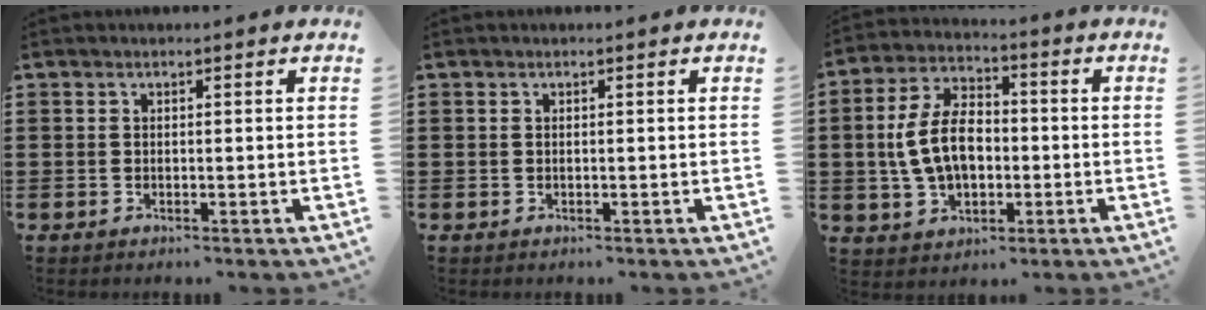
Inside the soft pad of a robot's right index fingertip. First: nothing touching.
{"total": 0.0}
{"total": 9.6, "force": [-0.7, 6.0, 7.5], "torque": [-0.174, 0.011, -0.019]}